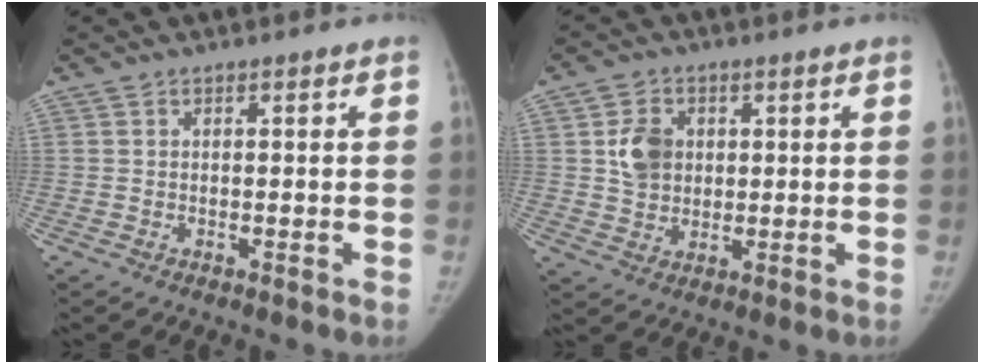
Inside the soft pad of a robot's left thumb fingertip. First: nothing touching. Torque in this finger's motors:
{"motor_torque": [0.93, 0.99, 0.24, -0.25, 0.04]}